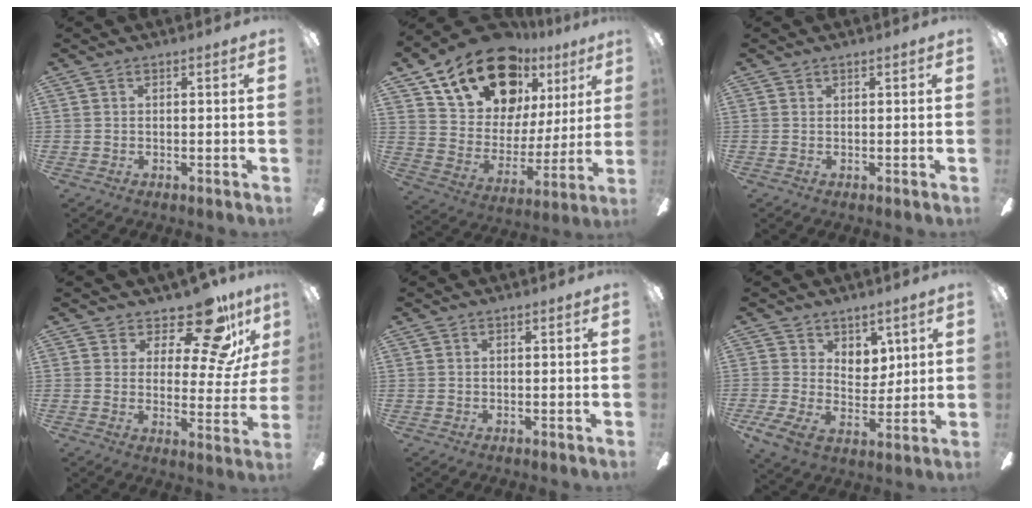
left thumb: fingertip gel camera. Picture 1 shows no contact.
{"total": 20.9, "force": [14.7, 11.3, 9.7], "torque": [-0.180, -0.084, 0.267]}
{"total": 0.0}
{"total": 14.9, "force": [11.0, 4.9, 8.9], "torque": [-0.127, -0.078, 0.184]}
{"total": 0.0}
{"total": 9.4, "force": [3.5, 7.1, 5.2], "torque": [-0.086, -0.016, 0.068]}